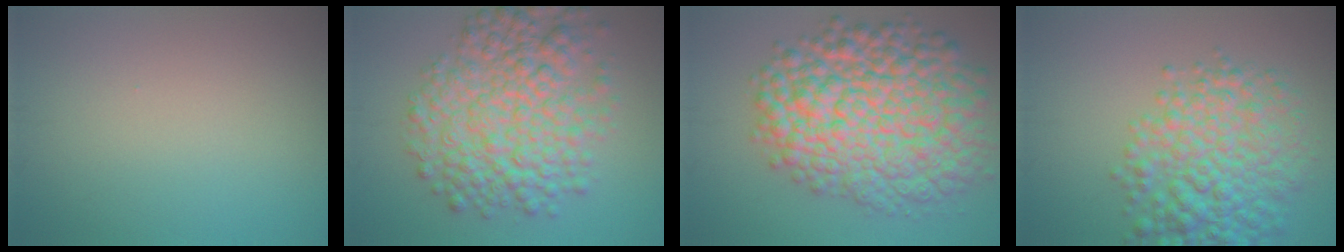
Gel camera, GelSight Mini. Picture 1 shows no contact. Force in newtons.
{"total": 8.9, "press": 8.9, "slide": 0.1}
{"total": 12.5, "press": 12.5, "slide": 0.4}
{"total": 7.5, "press": 7.5, "slide": 0.2}